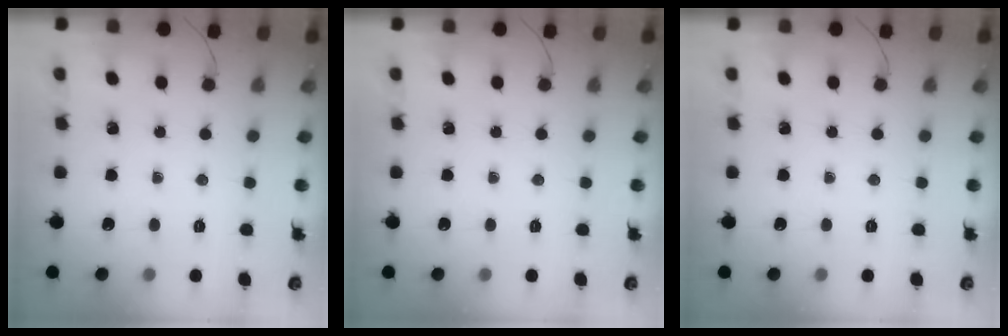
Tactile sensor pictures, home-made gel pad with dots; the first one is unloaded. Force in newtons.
{"total": 0.0}
{"total": 0.0}